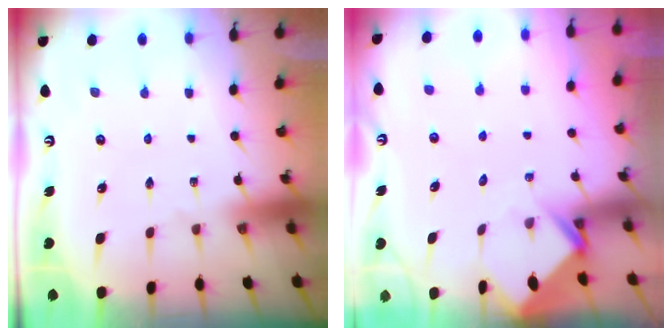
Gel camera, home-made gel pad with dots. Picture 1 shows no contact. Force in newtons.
{"total": 3.8, "press": 3.8, "slide": 0.2}